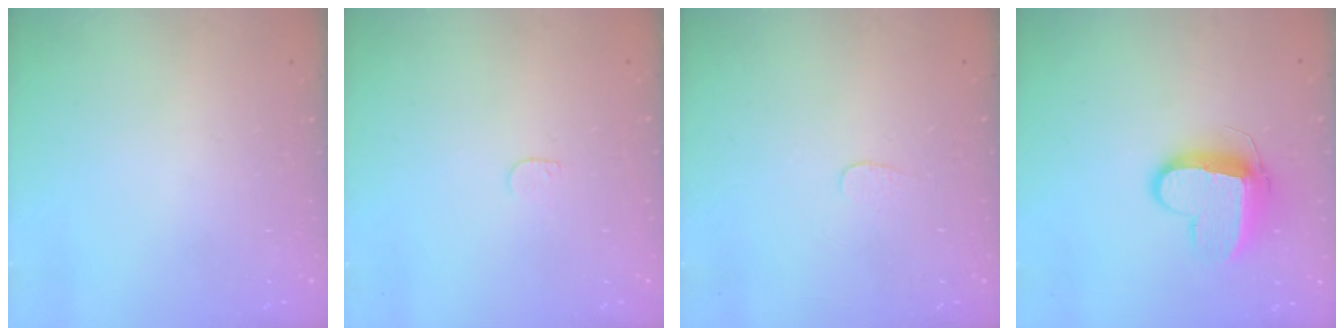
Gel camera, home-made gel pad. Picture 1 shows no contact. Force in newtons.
{"total": 3.2, "press": 3.2, "slide": 0.3}
{"total": 3.0, "press": 3.0, "slide": 0.2}
{"total": 11.3, "press": 11.3, "slide": 1.1}